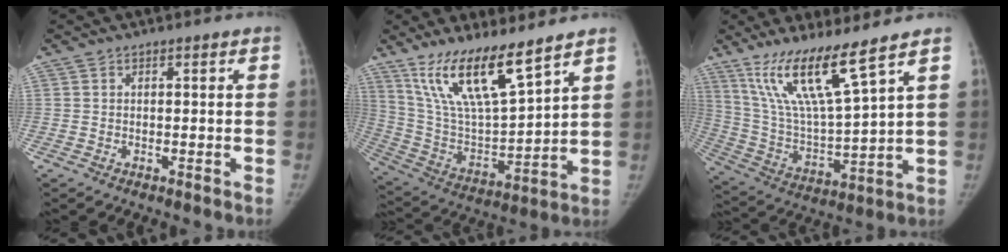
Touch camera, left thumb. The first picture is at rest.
{"total": 17.5, "force": [12.2, 4.1, 11.9], "torque": [-0.201, -0.063, 0.245]}
{"total": 15.4, "force": [10.4, 1.3, 11.4], "torque": [-0.211, -0.062, 0.214]}